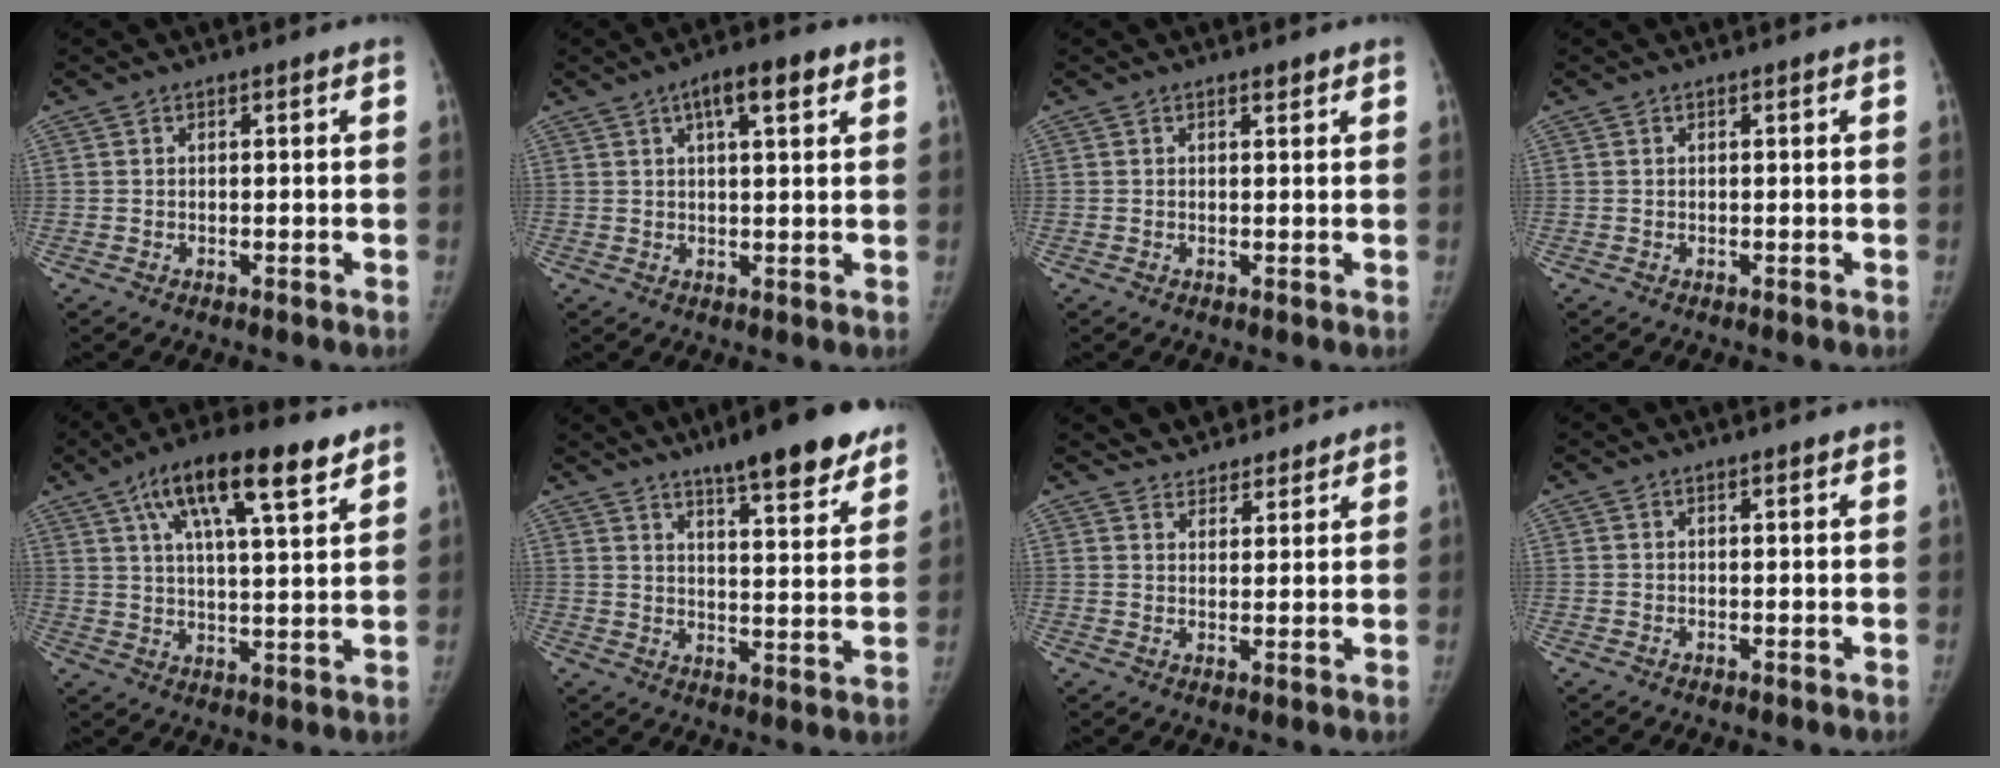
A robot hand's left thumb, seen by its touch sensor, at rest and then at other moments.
{"total": 7.3, "force": [3.6, 2.2, 5.9], "torque": [-0.082, -0.001, 0.052]}
{"total": 0.9, "force": [0.7, 0.3, 0.4], "torque": [-0.005, -0.005, 0.011]}
{"total": 0.0}
{"total": 16.6, "force": [9.3, 4.8, 12.9], "torque": [-0.195, -0.018, 0.152]}
{"total": 15.4, "force": [11.2, 3.2, 10.1], "torque": [-0.108, -0.055, 0.160]}
{"total": 7.5, "force": [6.9, 2.8, 0.9], "torque": [0.014, -0.020, 0.104]}
{"total": 0.8, "force": [0.6, 0.1, 0.4], "torque": [-0.003, -0.003, 0.010]}